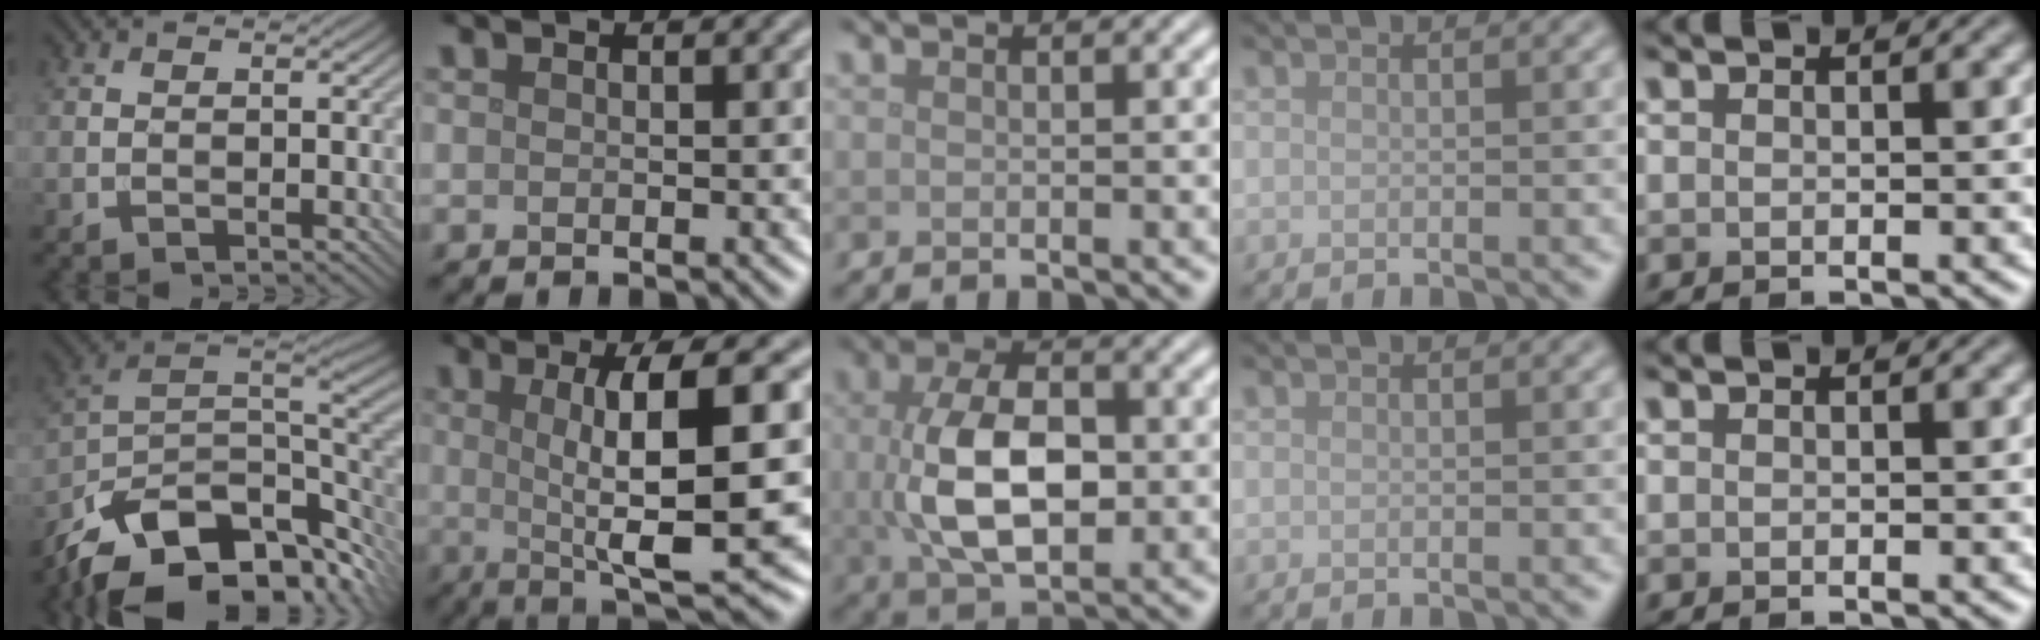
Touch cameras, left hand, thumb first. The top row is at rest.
{"thumb": {"total": 15.4, "force": [-9.0, 7.8, 9.7], "torque": [-0.202, -0.028, -0.144]}, "index": {"total": 10.9, "force": [0.5, 2.2, 10.6], "torque": [-0.140, 0.006, 0.009]}, "middle": {"total": 7.9, "force": [-0.1, 4.4, 6.5], "torque": [-0.143, -0.004, 0.001]}}